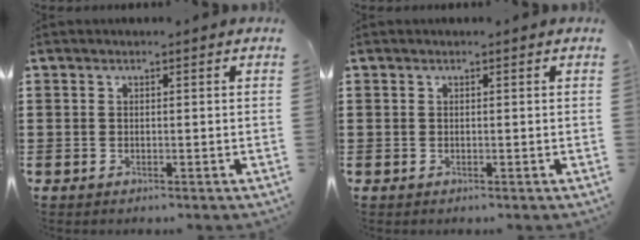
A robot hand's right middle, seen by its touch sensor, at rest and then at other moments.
{"total": 0.0}